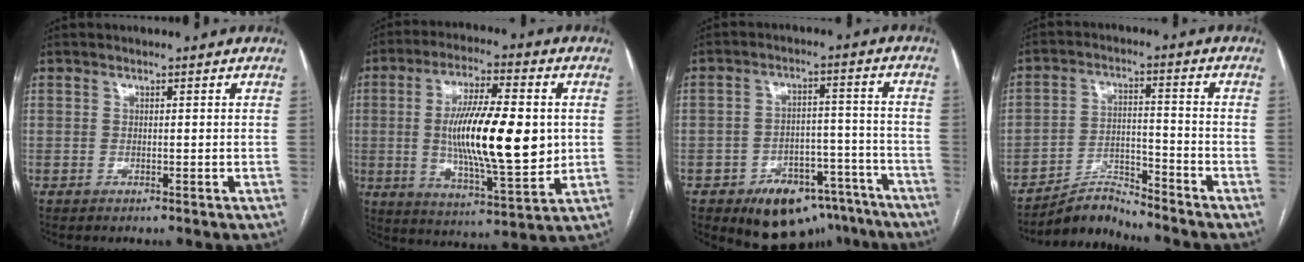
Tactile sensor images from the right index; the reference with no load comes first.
{"total": 17.4, "force": [0.5, 3.9, 17.0], "torque": [-0.305, -0.008, 0.007]}
{"total": 13.4, "force": [-9.2, 7.8, 5.8], "torque": [-0.050, 0.043, -0.130]}
{"total": 5.8, "force": [-5.8, 0.2, -0.4], "torque": [0.008, 0.009, -0.102]}